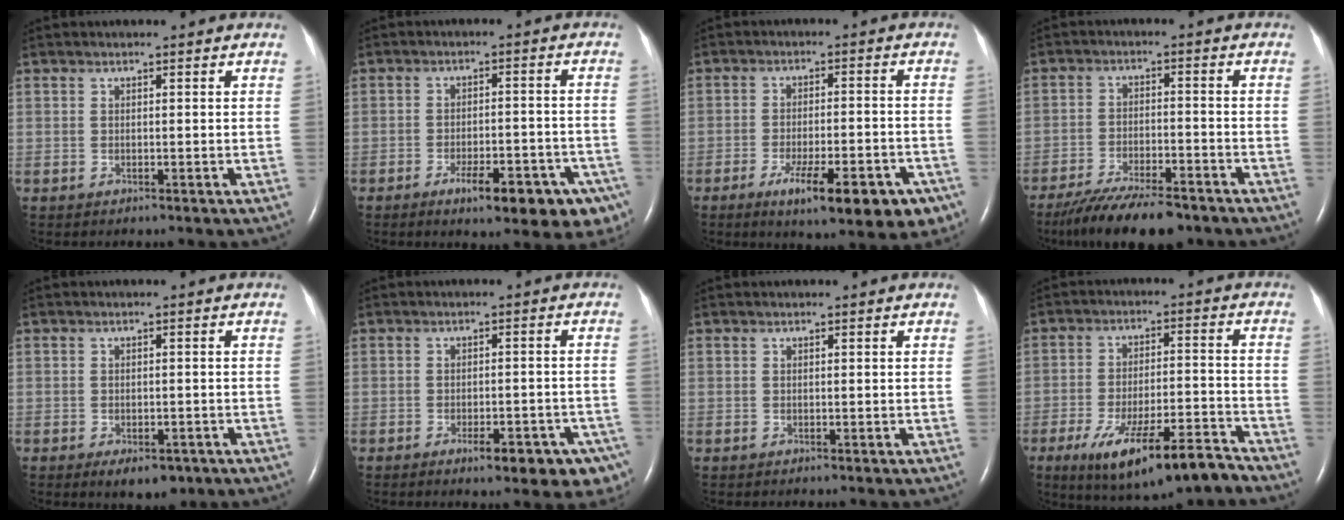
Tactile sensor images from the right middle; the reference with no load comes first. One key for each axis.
{"total": 11.6, "fx": -7.1, "fy": 3.3, "fz": 8.6, "tx": -0.079, "ty": 0.012, "tz": -0.091}
{"total": 13.7, "fx": -8.1, "fy": 3.6, "fz": 10.4, "tx": -0.105, "ty": -0.001, "tz": -0.110}
{"total": 12.5, "fx": -10.1, "fy": 2.9, "fz": 6.8, "tx": -0.115, "ty": -0.022, "tz": -0.160}
{"total": 4.8, "fx": -2.9, "fy": 2.5, "fz": 2.9, "tx": -0.037, "ty": -0.003, "tz": -0.033}
{"total": 8.6, "fx": -5.5, "fy": 2.9, "fz": 6.0, "tx": -0.057, "ty": 0.008, "tz": -0.071}
{"total": 0.0}
{"total": 14.5, "fx": -9.8, "fy": 3.2, "fz": 10.1, "tx": -0.151, "ty": -0.009, "tz": -0.155}